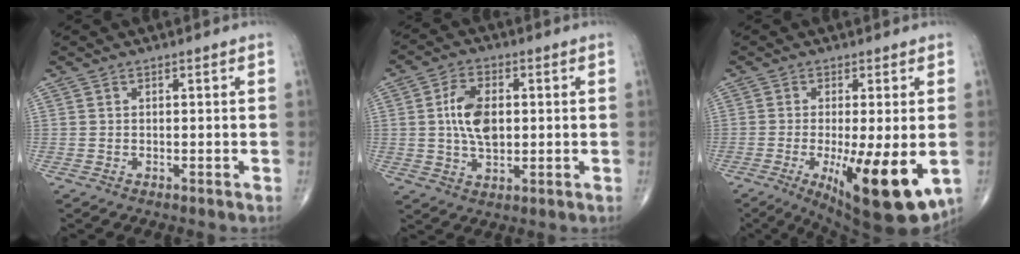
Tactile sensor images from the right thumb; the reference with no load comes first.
{"total": 8.8, "force": [0.8, 5.2, 7.1], "torque": [-0.124, 0.002, 0.015]}
{"total": 15.8, "force": [-4.2, 4.3, 14.6], "torque": [-0.205, -0.028, -0.048]}